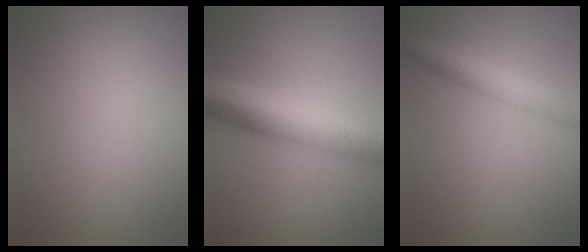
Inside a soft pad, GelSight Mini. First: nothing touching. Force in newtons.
{"total": 9.8, "press": 9.8, "slide": 0.2}
{"total": 4.7, "press": 4.7, "slide": 0.2}